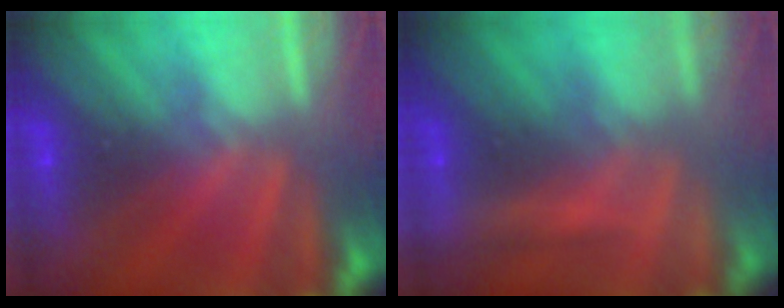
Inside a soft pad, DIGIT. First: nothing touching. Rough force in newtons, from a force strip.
{"total": 2.1}